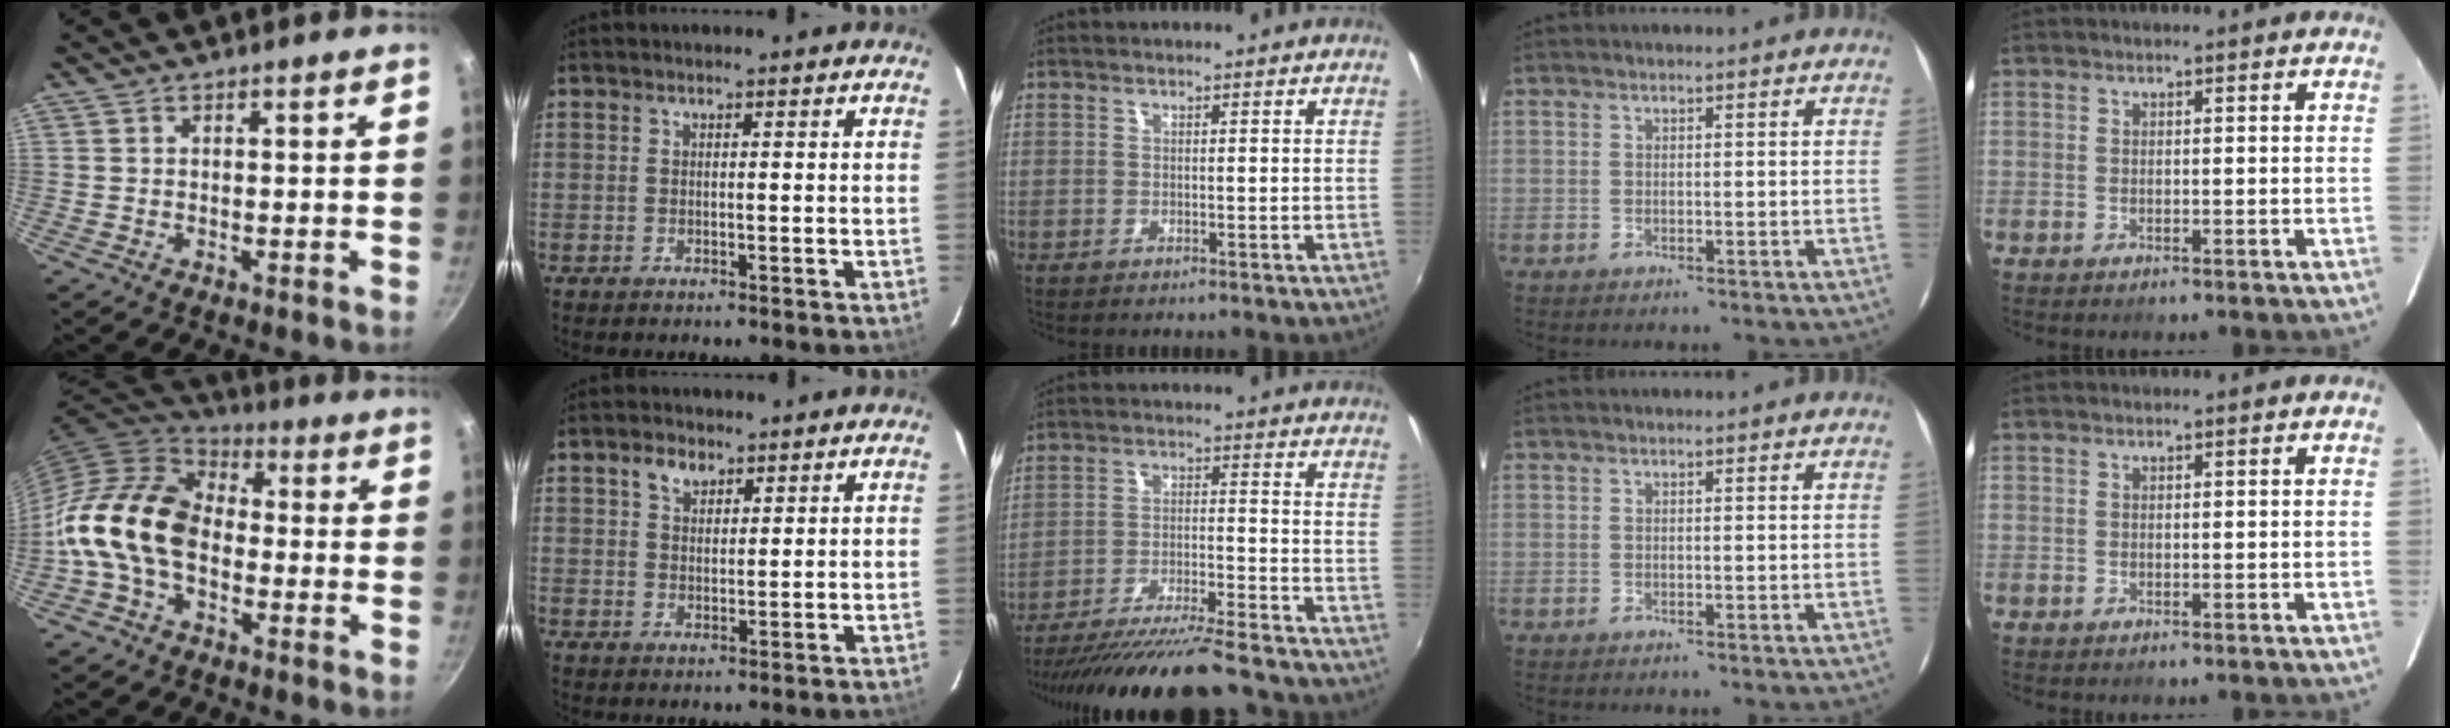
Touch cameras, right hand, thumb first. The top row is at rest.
{"thumb": {"total": 16.0, "force": [-2.6, 11.0, 11.3], "torque": [-0.179, 0.039, -0.072]}, "index": {"total": 3.5, "force": [2.1, 2.3, 1.6], "torque": [-0.025, 0.010, 0.038]}, "middle": {"total": 21.2, "force": [-19.2, 1.9, 8.8], "torque": [-0.169, -0.040, -0.287]}}